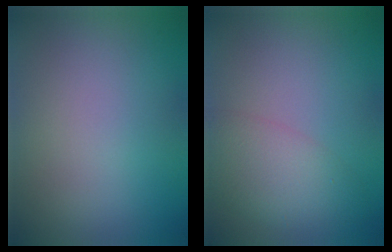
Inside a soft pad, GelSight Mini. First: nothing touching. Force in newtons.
{"total": 4.6, "press": 4.6, "slide": 0.3}